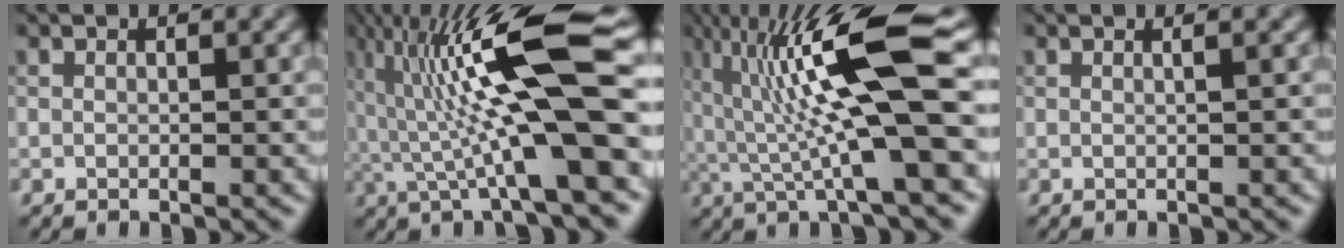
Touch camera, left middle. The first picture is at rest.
{"total": 13.3, "force": [1.4, 2.3, 13.0], "torque": [-0.220, 0.025, 0.025]}
{"total": 12.0, "force": [2.0, 2.2, 11.6], "torque": [-0.202, 0.005, 0.040]}
{"total": 1.8, "force": [0.6, 0.9, 1.5], "torque": [-0.008, 0.004, -0.014]}